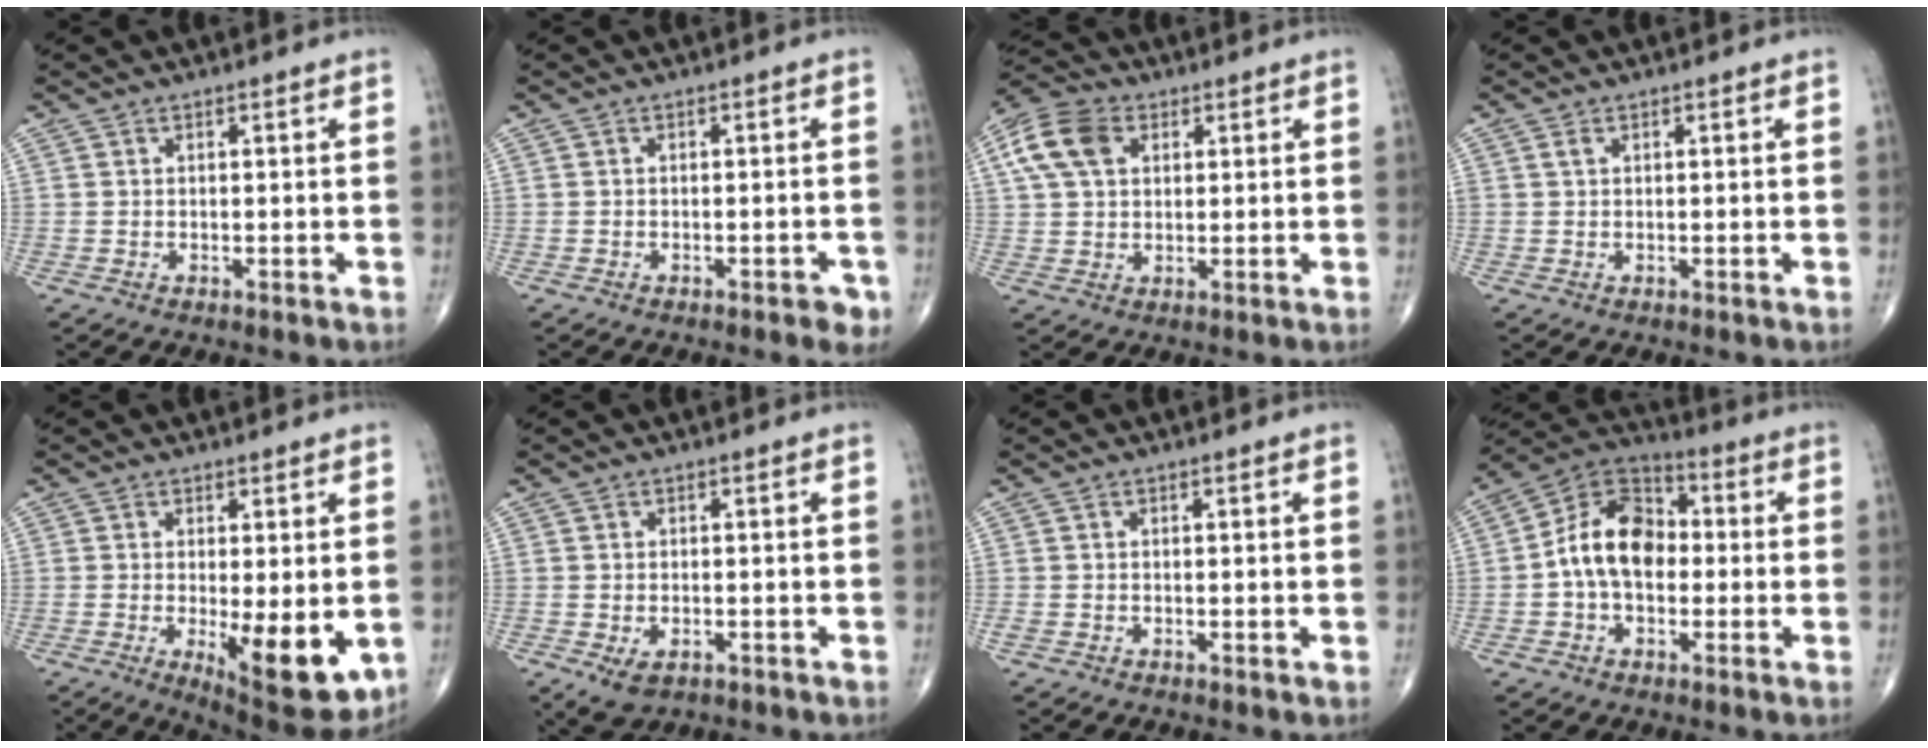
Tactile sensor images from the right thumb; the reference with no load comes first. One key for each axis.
{"total": 2.9, "fx": -1.6, "fy": 1.1, "fz": 2.1, "tx": -0.020, "ty": 0.007, "tz": -0.019}
{"total": 9.9, "fx": 3.2, "fy": 6.9, "fz": 6.3, "tx": -0.118, "ty": 0.012, "tz": 0.053}
{"total": 0.8, "fx": 0.3, "fy": 0.5, "fz": 0.5, "tx": -0.012, "ty": 0.006, "tz": 0.008}
{"total": 12.4, "fx": -2.5, "fy": 4.1, "fz": 11.4, "tx": -0.155, "ty": -0.027, "tz": -0.024}
{"total": 4.6, "fx": -1.8, "fy": 2.8, "fz": 3.1, "tx": -0.056, "ty": 0.002, "tz": -0.021}
{"total": 1.1, "fx": -0.5, "fy": 0.7, "fz": 0.7, "tx": -0.016, "ty": -0.002, "tz": -0.010}
{"total": 13.4, "fx": -0.6, "fy": 9.2, "fz": 9.6, "tx": -0.149, "ty": 0.037, "tz": -0.026}